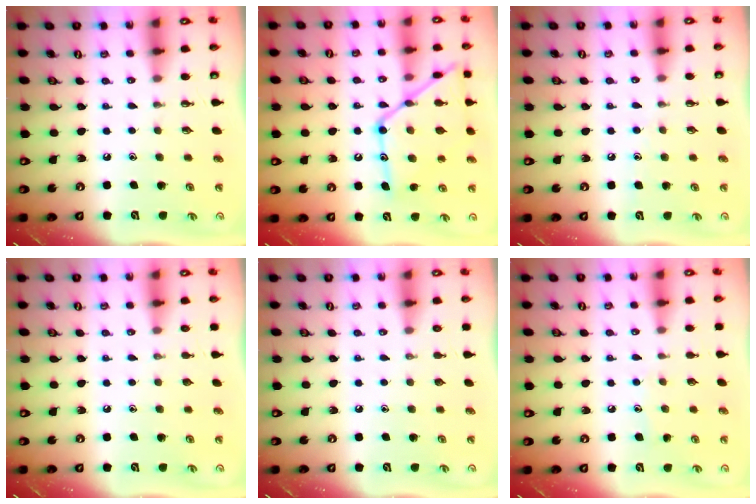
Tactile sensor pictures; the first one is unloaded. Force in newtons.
{"total": 19.7, "press": 19.7, "slide": 1.4}
{"total": 5.4, "press": 5.4, "slide": 0.6}
{"total": 0.0}
{"total": 0.0}
{"total": 5.2, "press": 5.2, "slide": 0.5}